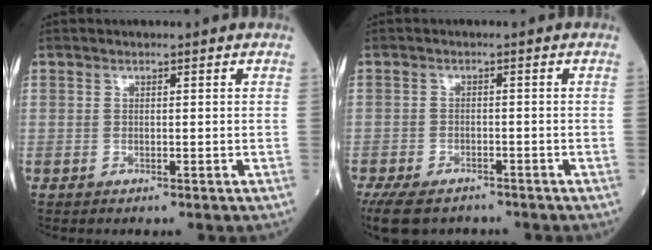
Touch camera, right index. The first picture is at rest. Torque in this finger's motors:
{"motor_torque": [0.22, -0.17, 0.10, 0.06]}